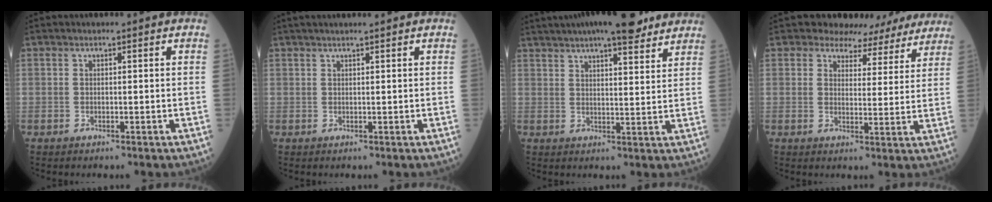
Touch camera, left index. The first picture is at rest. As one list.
[{"total": 4.8, "force": [4.1, 0.1, 2.6], "torque": [-0.031, 0.025, 0.061]}, {"total": 14.9, "force": [12.0, 2.9, 8.3], "torque": [-0.136, 0.025, 0.166]}, {"total": 10.6, "force": [9.7, 4.2, 0.7], "torque": [0.023, -0.011, 0.091]}]